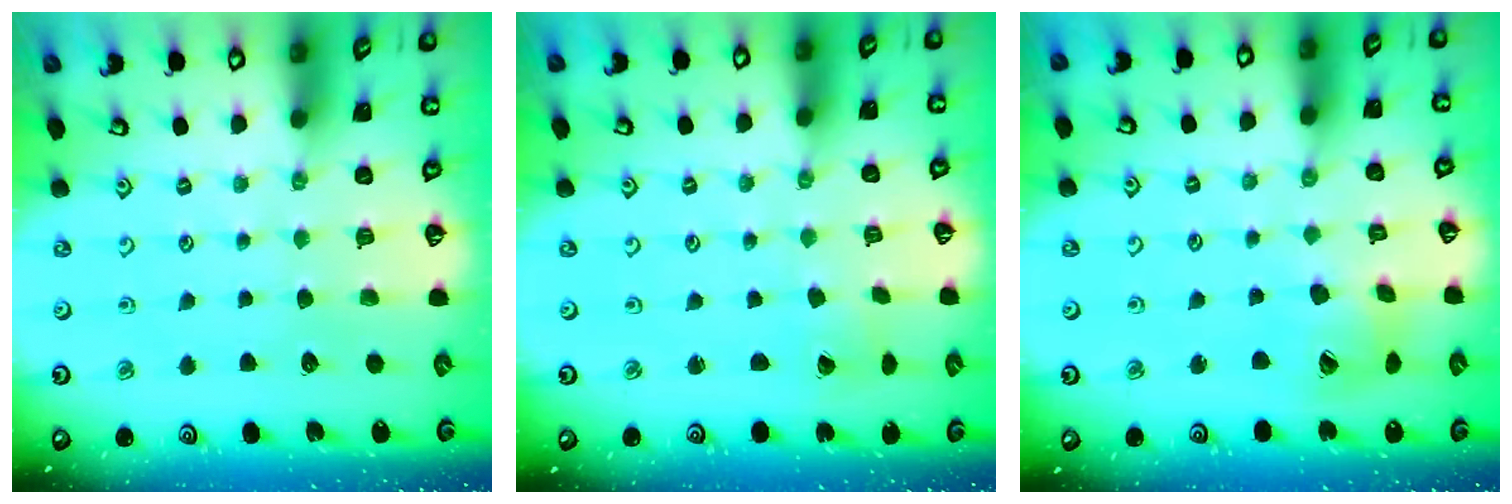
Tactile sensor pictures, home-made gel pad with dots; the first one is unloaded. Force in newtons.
{"total": 1.9, "press": 1.9, "slide": 0.0}
{"total": 11.8, "press": 11.7, "slide": 1.5}